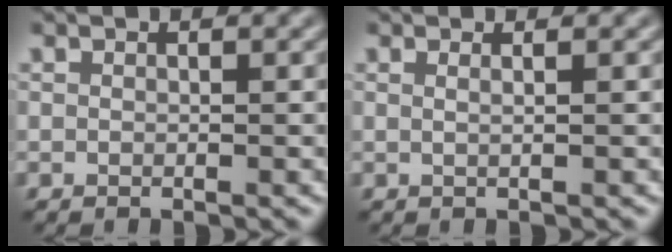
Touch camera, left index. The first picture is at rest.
{"total": 1.3, "force": [0.6, 0.7, 1.0], "torque": [-0.003, -0.006, -0.008]}